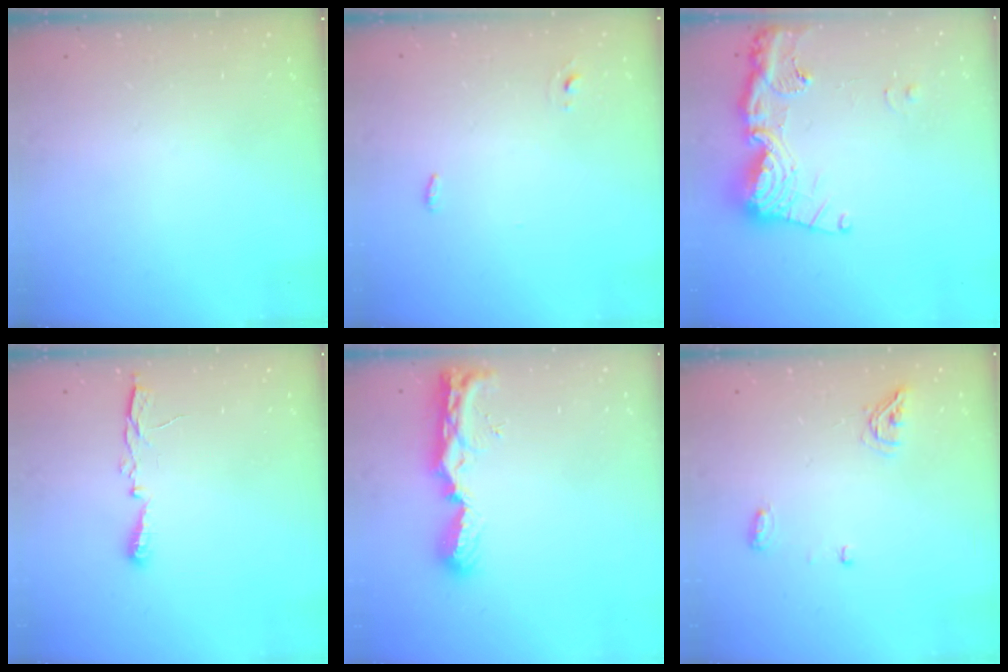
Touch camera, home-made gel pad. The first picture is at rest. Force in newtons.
{"total": 3.1, "press": 2.8, "slide": 1.2}
{"total": 16.6, "press": 16.5, "slide": 1.9}
{"total": 5.2, "press": 5.1, "slide": 0.8}
{"total": 8.6, "press": 8.5, "slide": 1.0}
{"total": 5.8, "press": 5.7, "slide": 0.9}